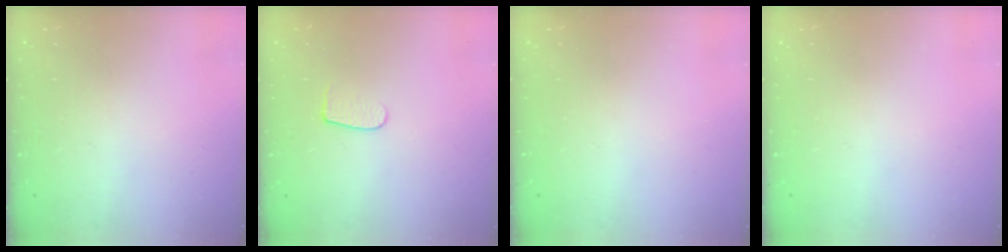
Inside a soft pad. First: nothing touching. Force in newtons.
{"total": 5.9, "press": 5.9, "slide": 0.6}
{"total": 0.0}
{"total": 0.0}